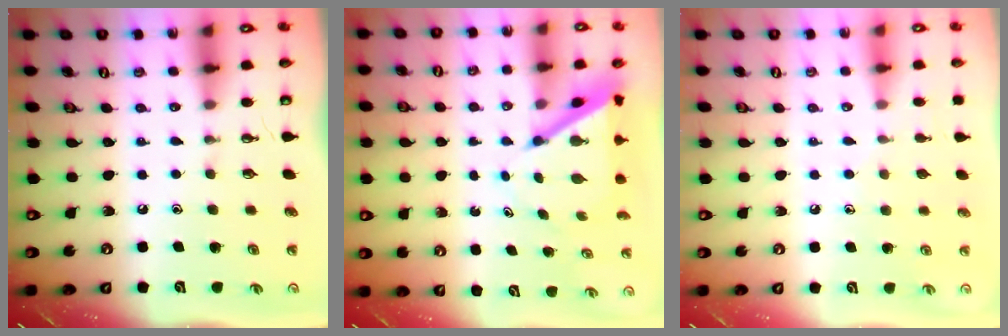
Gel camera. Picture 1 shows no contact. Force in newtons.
{"total": 6.4, "press": 6.4, "slide": 0.6}
{"total": 7.4, "press": 7.4, "slide": 0.6}